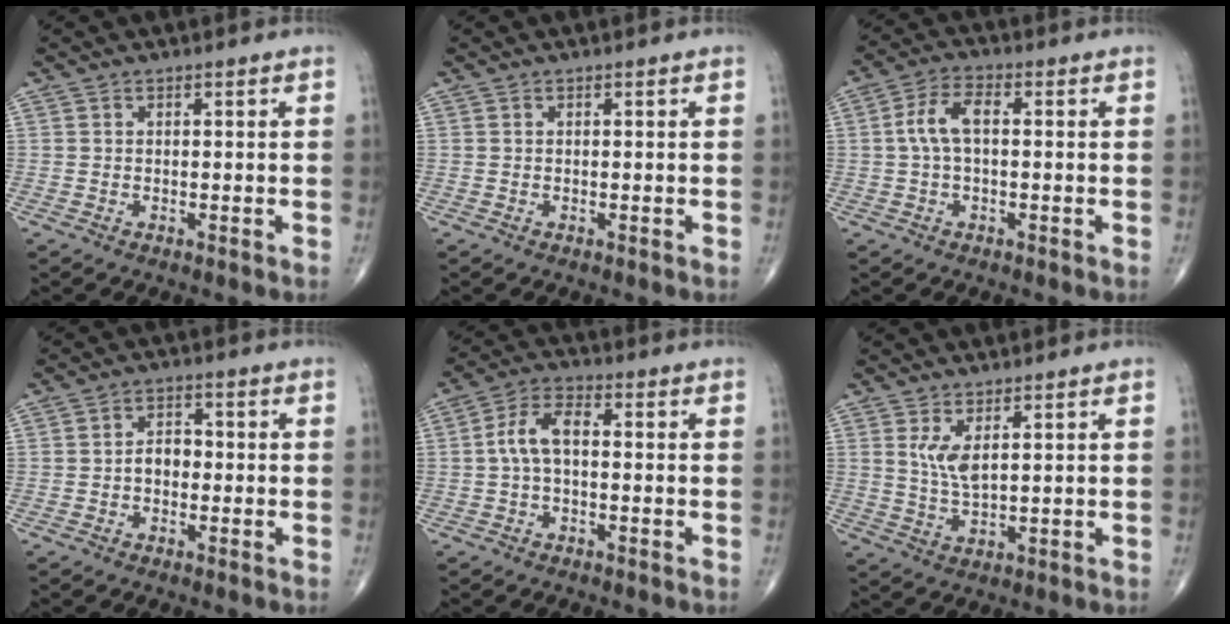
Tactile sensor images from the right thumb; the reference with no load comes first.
{"total": 0.0}
{"total": 6.2, "force": [0.4, 3.1, 5.4], "torque": [-0.108, 0.023, 0.002]}
{"total": 3.5, "force": [-0.8, 2.5, 2.4], "torque": [-0.023, 0.017, -0.020]}
{"total": 6.6, "force": [-0.1, 3.4, 5.7], "torque": [-0.108, 0.026, -0.012]}
{"total": 4.5, "force": [1.8, 1.6, 3.8], "torque": [-0.074, -0.016, 0.042]}